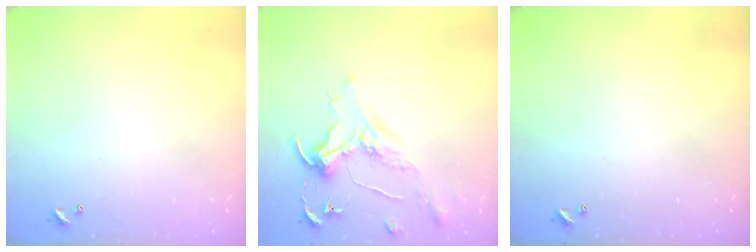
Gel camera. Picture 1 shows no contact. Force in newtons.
{"total": 1.5, "press": 1.3, "slide": 0.7}
{"total": 0.0}